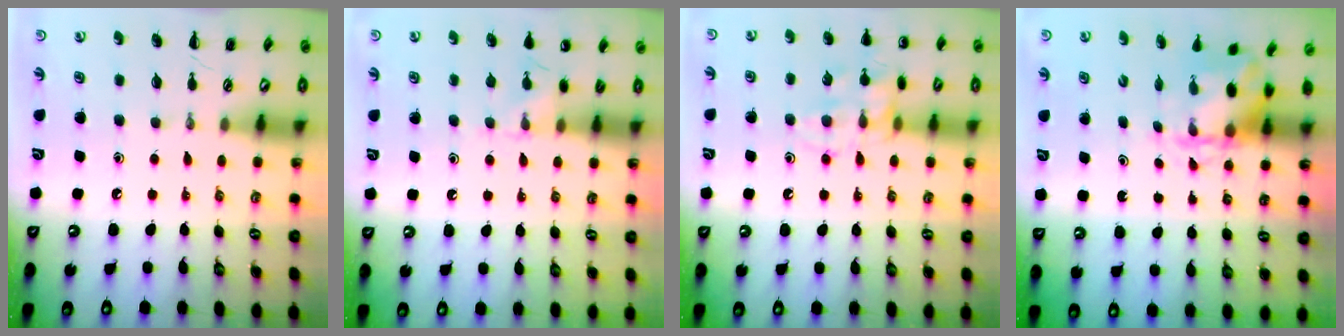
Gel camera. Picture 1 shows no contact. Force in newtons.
{"total": 5.8, "press": 5.5, "slide": 1.7}
{"total": 13.8, "press": 13.7, "slide": 1.5}
{"total": 4.2, "press": 4.2, "slide": 0.5}